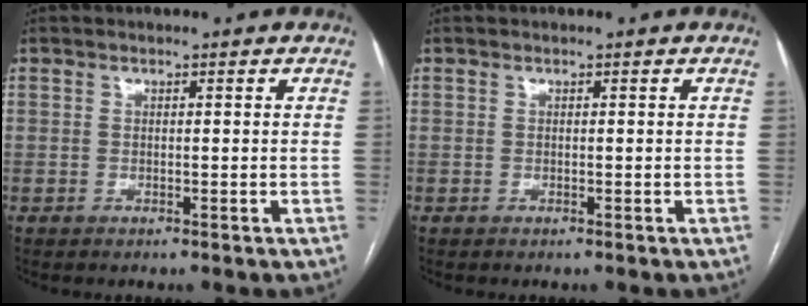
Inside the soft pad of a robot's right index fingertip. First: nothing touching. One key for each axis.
{"total": 0.0}